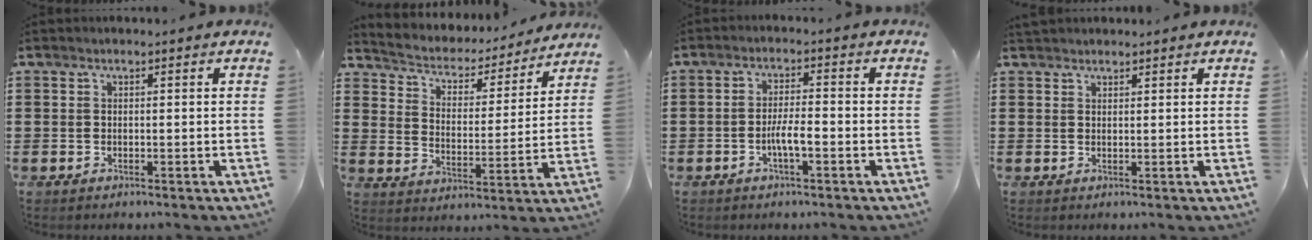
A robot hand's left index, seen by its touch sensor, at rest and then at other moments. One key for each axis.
{"total": 3.2, "fx": 3.0, "fy": 1.1, "fz": 0.2, "tx": -0.028, "ty": -0.027, "tz": 0.040}
{"total": 3.9, "fx": -1.5, "fy": 0.8, "fz": 3.5, "tx": -0.068, "ty": 0.003, "tz": -0.030}
{"total": 1.3, "fx": 1.2, "fy": 0.4, "fz": 0.0, "tx": -0.002, "ty": 0.002, "tz": 0.024}